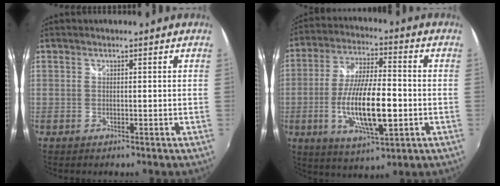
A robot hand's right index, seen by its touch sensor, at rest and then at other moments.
{"total": 15.4, "force": [-3.5, 4.4, 14.3], "torque": [-0.278, -0.014, -0.058]}